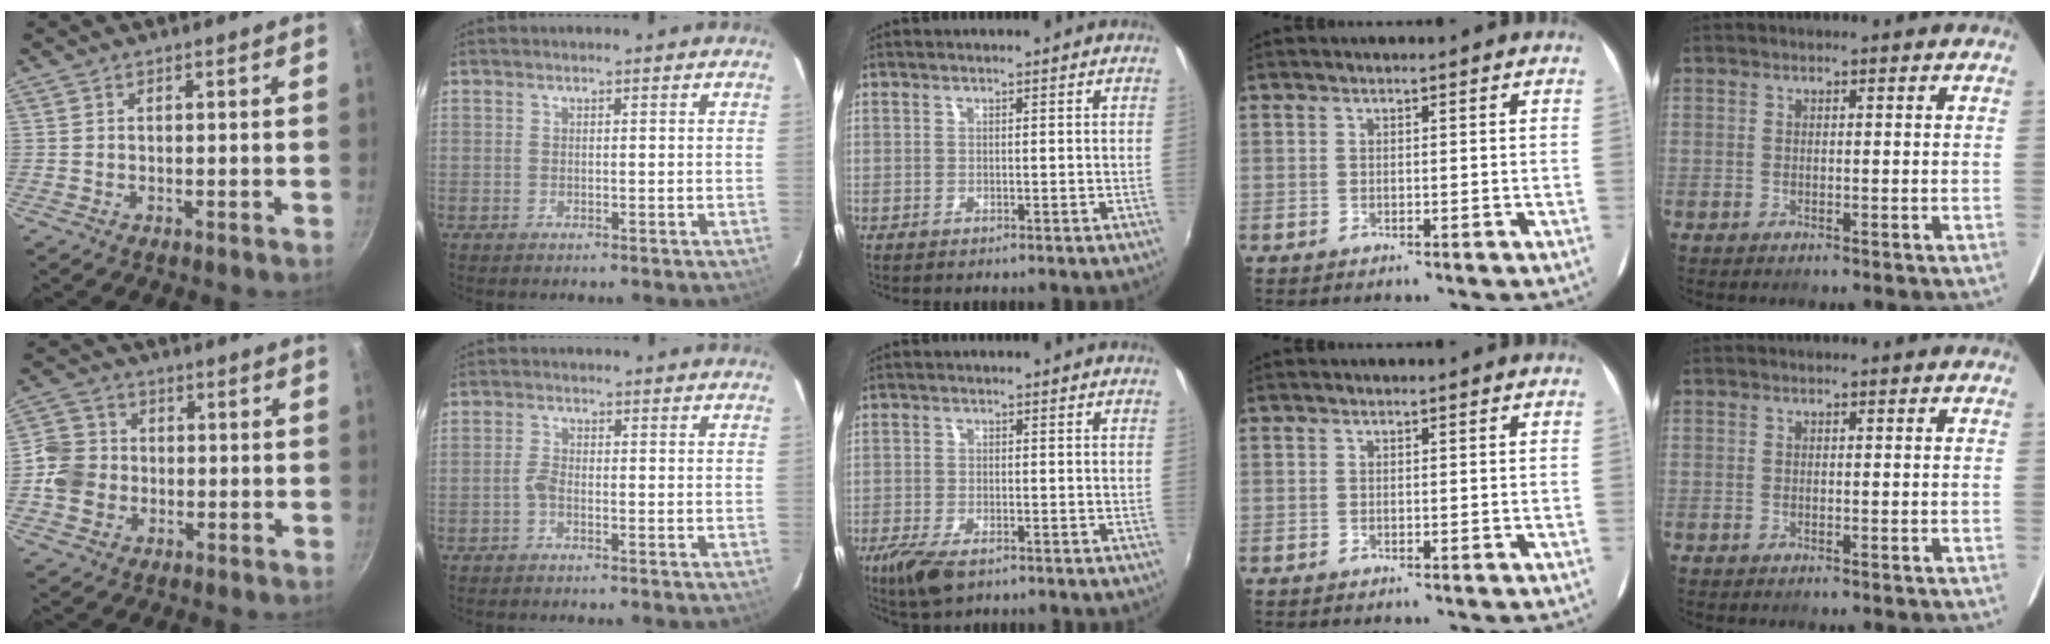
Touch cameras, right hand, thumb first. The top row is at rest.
{"thumb": {"total": 7.6, "force": [-1.2, 6.9, 3.1], "torque": [-0.032, 0.014, -0.040]}, "index": {"total": 1.7, "force": [-1.0, 0.6, 1.2], "torque": [-0.030, 0.005, -0.023]}, "middle": {"total": 6.4, "force": [-4.2, 2.4, 4.1], "torque": [-0.103, -0.024, -0.077]}}